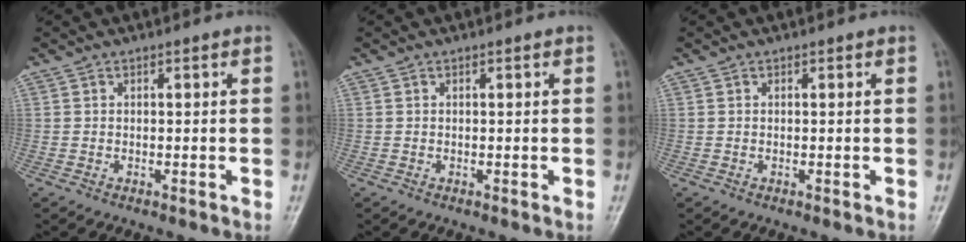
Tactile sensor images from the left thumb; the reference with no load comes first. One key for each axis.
{"total": 0.0}
{"total": 0.0}